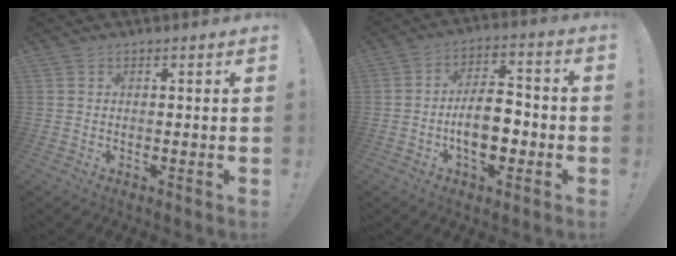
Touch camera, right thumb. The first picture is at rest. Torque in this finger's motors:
{"motor_torque": [1.21, 1.46, 0.81, -0.66, 0.04]}